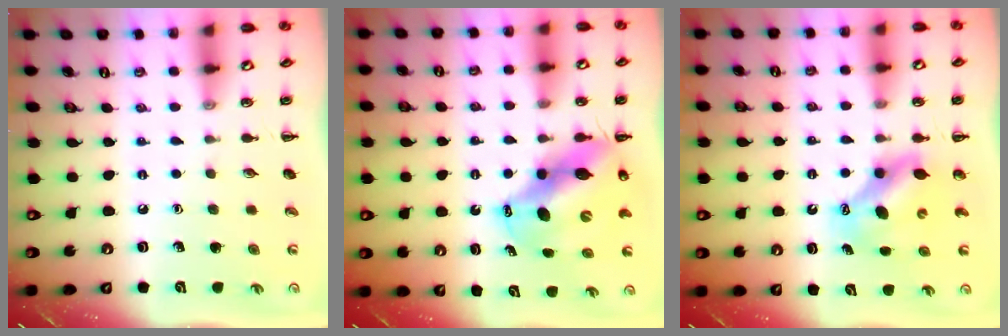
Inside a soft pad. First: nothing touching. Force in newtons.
{"total": 12.5, "press": 12.1, "slide": 3.0}
{"total": 7.5, "press": 7.3, "slide": 1.4}